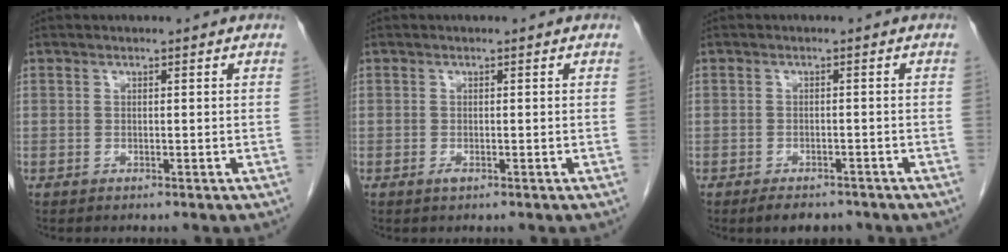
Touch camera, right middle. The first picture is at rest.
{"total": 0.7, "force": [-0.4, 0.3, 0.5], "torque": [-0.011, -0.001, -0.005]}
{"total": 4.2, "force": [-3.4, 1.8, 1.8], "torque": [-0.026, -0.004, -0.045]}